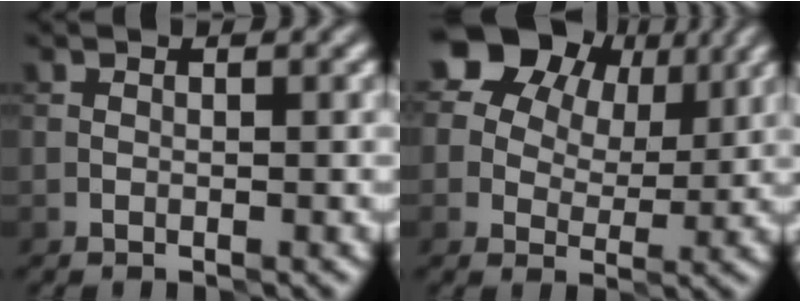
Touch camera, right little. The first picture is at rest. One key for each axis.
{"total": 10.6, "fx": 5.4, "fy": 6.9, "fz": 5.9, "tx": -0.084, "ty": 0.026, "tz": 0.079}